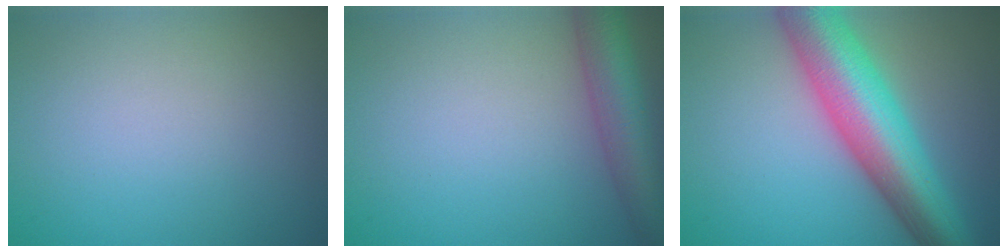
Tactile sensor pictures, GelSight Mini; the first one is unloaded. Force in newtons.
{"total": 5.2, "press": 5.2, "slide": 0.2}
{"total": 10.4, "press": 10.4, "slide": 0.2}